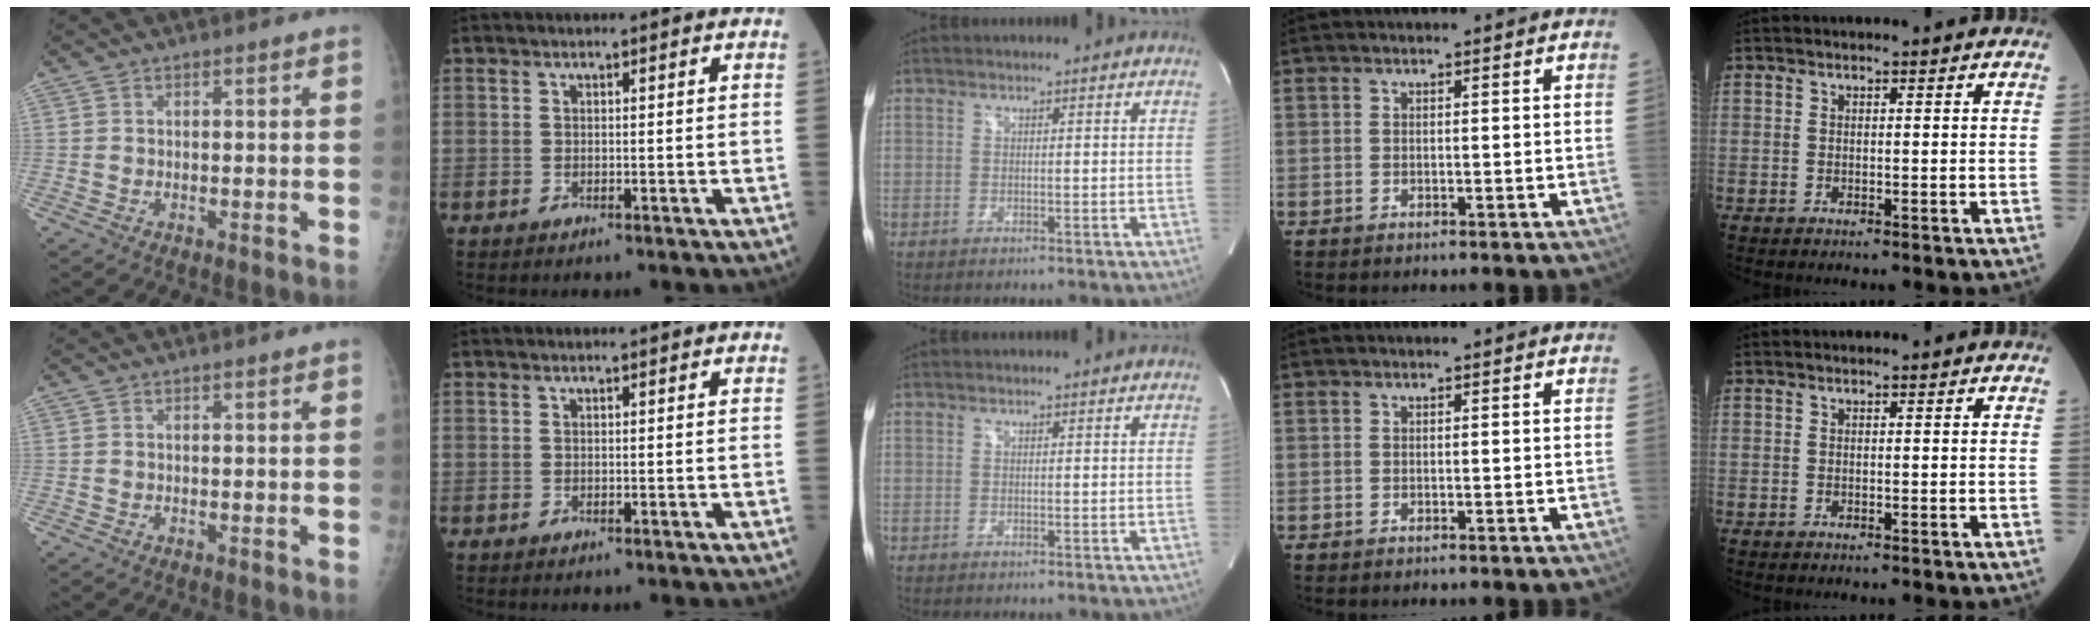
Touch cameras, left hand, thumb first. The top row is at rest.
{}